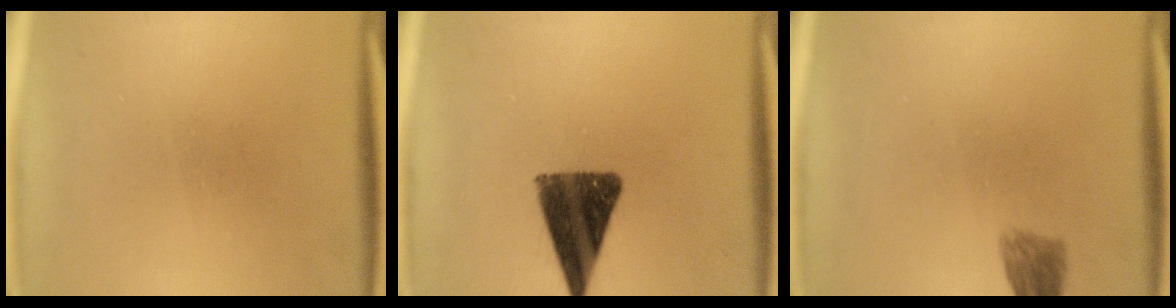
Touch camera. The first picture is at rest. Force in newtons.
{"total": 12.2}
{"total": 2.9}